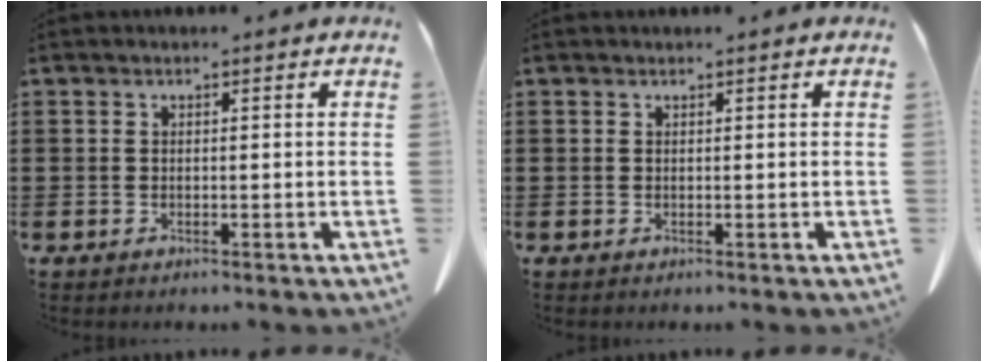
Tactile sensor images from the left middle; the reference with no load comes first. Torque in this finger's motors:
{"motor_torque": [-0.31, 0.05, -0.02, -0.01]}